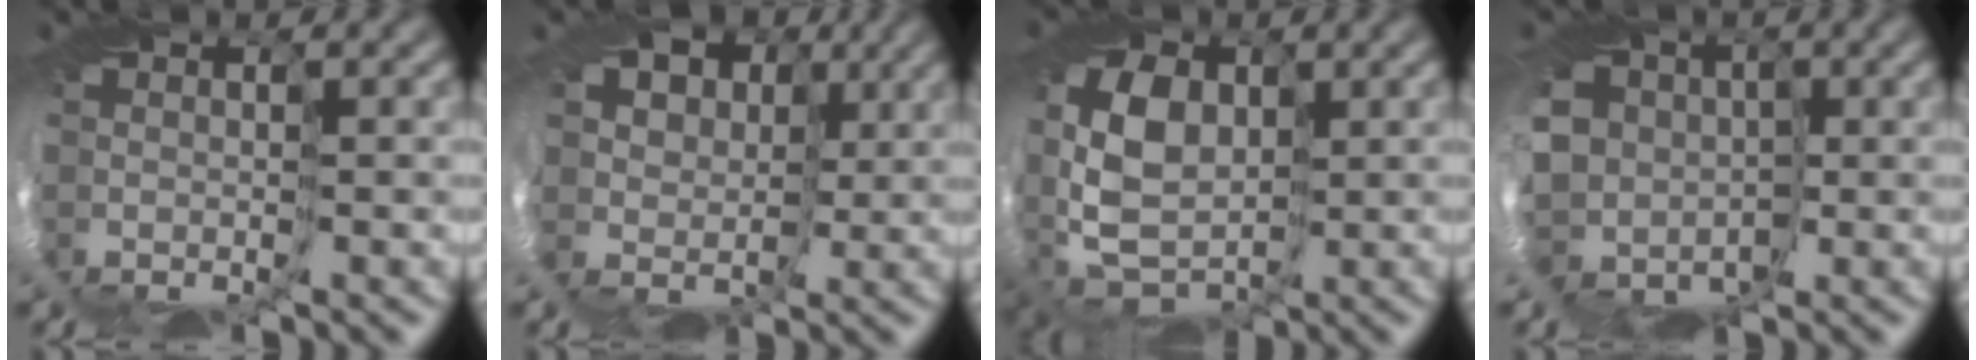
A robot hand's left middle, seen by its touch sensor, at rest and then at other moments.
{"total": 11.7, "force": [5.5, 9.1, 4.8], "torque": [-0.091, 0.037, 0.089]}
{"total": 8.7, "force": [0.6, 6.7, 5.5], "torque": [-0.134, 0.003, 0.025]}
{"total": 8.6, "force": [-0.4, 7.7, 3.8], "torque": [-0.086, -0.007, -0.029]}